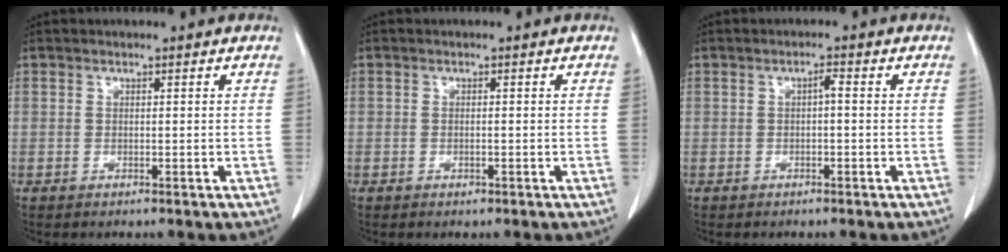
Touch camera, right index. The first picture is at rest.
{"total": 0.7, "force": [-0.4, 0.3, 0.4], "torque": [-0.007, 0.000, -0.004]}
{"total": 1.2, "force": [-0.1, 0.2, 1.2], "torque": [-0.019, 0.004, -0.002]}